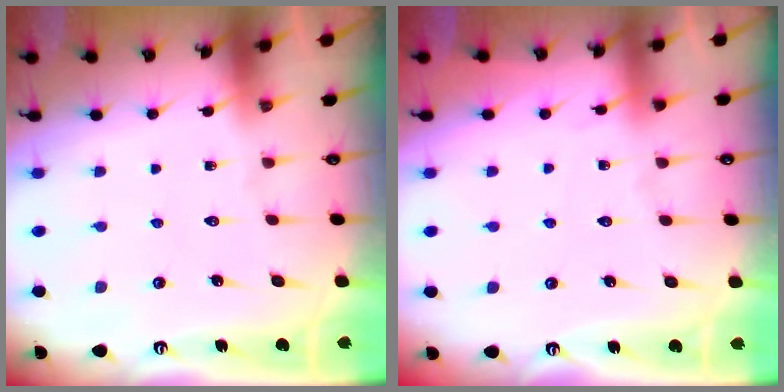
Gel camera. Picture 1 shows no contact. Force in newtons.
{"total": 2.6, "press": 2.6, "slide": 0.5}